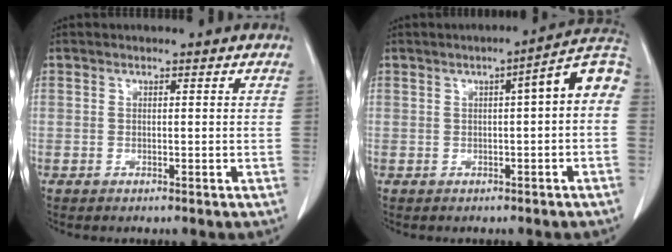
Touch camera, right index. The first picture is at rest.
{"total": 7.2, "force": [1.0, 0.7, 7.0], "torque": [-0.091, 0.028, 0.005]}